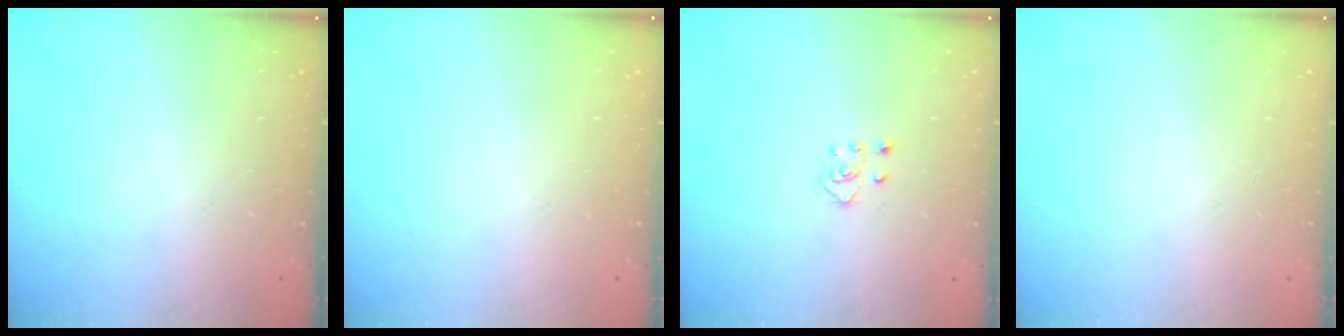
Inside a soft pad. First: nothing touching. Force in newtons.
{"total": 0.0}
{"total": 3.0, "press": 3.0, "slide": 0.3}
{"total": 0.0}